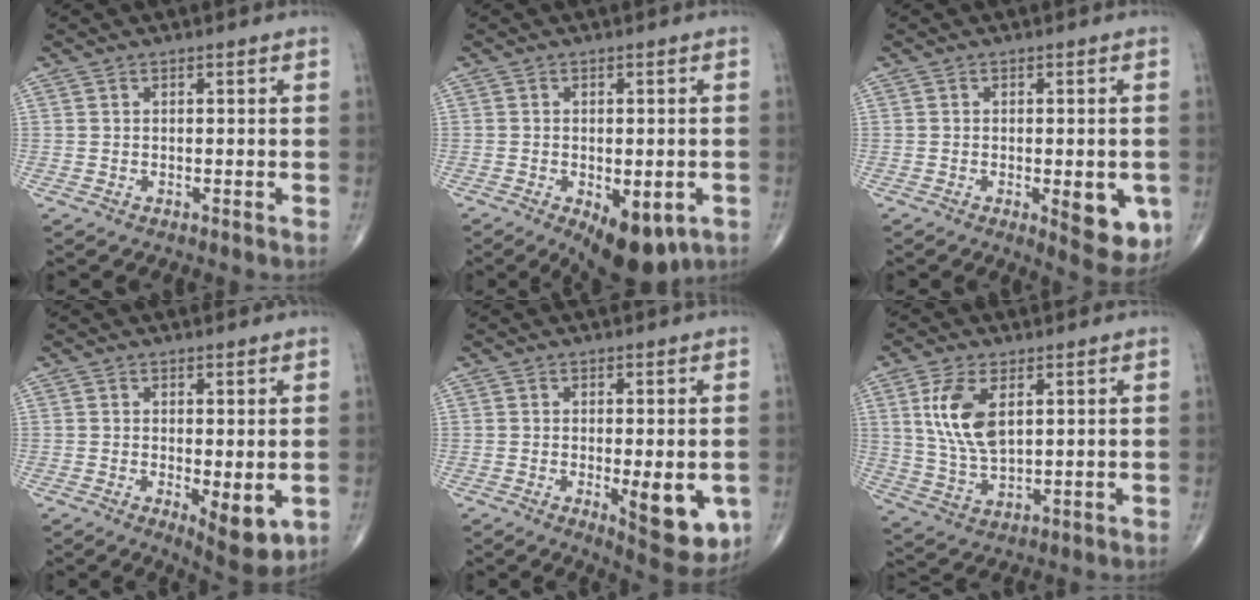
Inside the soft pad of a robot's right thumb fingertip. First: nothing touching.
{"total": 10.4, "force": [-4.2, 5.1, 8.0], "torque": [-0.101, -0.003, -0.049]}
{"total": 8.9, "force": [-2.4, 3.4, 7.8], "torque": [-0.076, -0.011, -0.024]}
{"total": 7.0, "force": [-1.3, 2.6, 6.4], "torque": [-0.085, -0.021, -0.013]}
{"total": 10.4, "force": [-2.4, 3.8, 9.4], "torque": [-0.109, -0.020, -0.024]}
{"total": 10.1, "force": [3.2, 5.1, 8.2], "torque": [-0.163, -0.013, 0.070]}